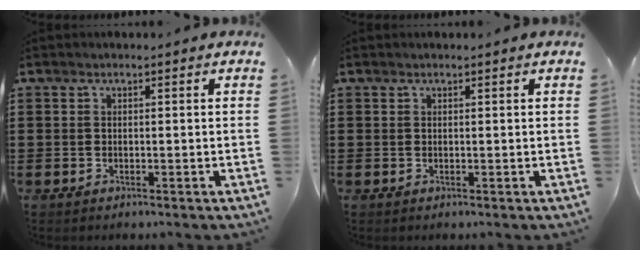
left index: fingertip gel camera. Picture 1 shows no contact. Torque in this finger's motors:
{"motor_torque": [0.09, -0.03, 0.03, 0.01]}